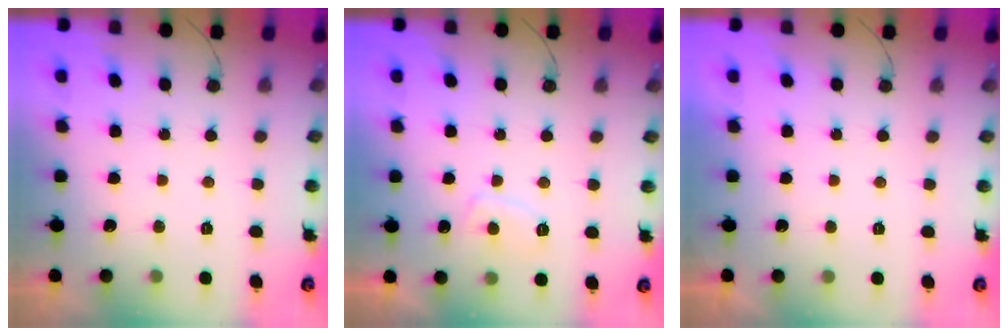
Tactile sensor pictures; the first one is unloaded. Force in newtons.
{"total": 4.6, "press": 4.5, "slide": 1.0}
{"total": 2.3, "press": 2.2, "slide": 0.3}